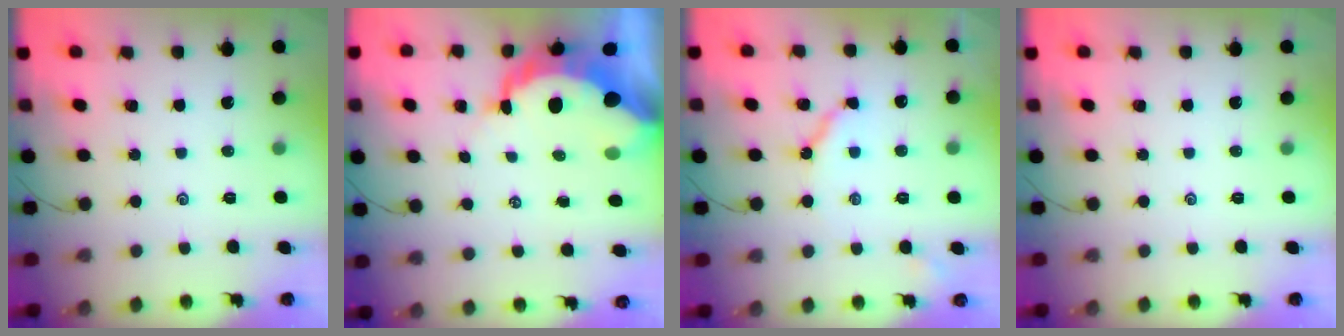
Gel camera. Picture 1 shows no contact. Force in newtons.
{"total": 12.6, "press": 12.5, "slide": 1.4}
{"total": 6.0, "press": 5.9, "slide": 0.7}
{"total": 0.0}